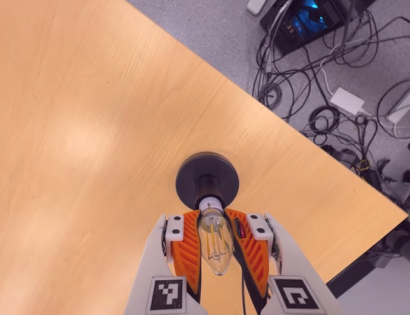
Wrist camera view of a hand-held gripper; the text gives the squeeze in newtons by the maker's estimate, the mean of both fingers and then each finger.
{"total": 22.8, "left": 25.4, "right": 20.1}